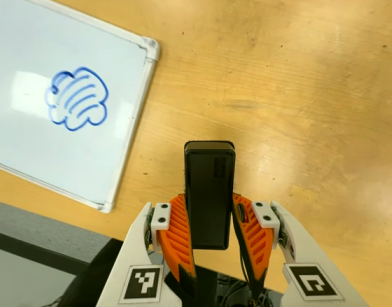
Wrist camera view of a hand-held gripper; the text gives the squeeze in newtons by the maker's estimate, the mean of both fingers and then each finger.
{"total": 5.8, "left": 4.2, "right": 7.4}